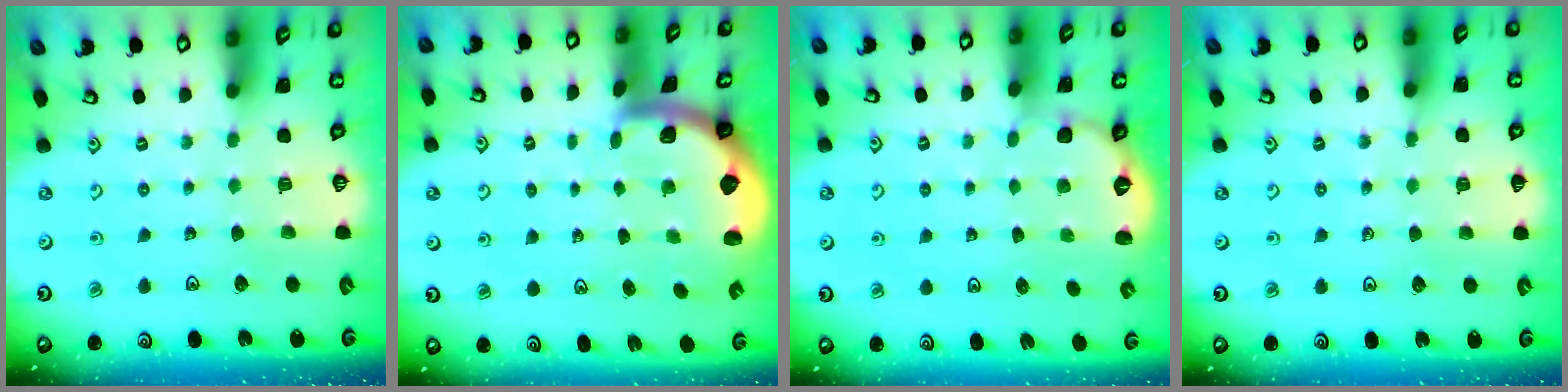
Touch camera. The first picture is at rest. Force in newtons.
{"total": 1.9, "press": 1.9, "slide": 0.3}
{"total": 2.0, "press": 0.6, "slide": 1.9}
{"total": 5.1, "press": 5.0, "slide": 1.2}